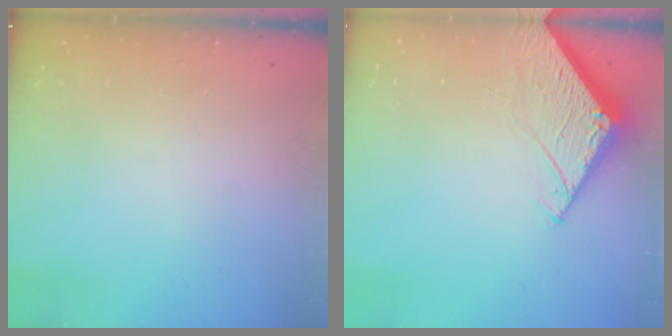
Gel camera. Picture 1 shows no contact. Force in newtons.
{"total": 5.0, "press": 4.9, "slide": 0.5}